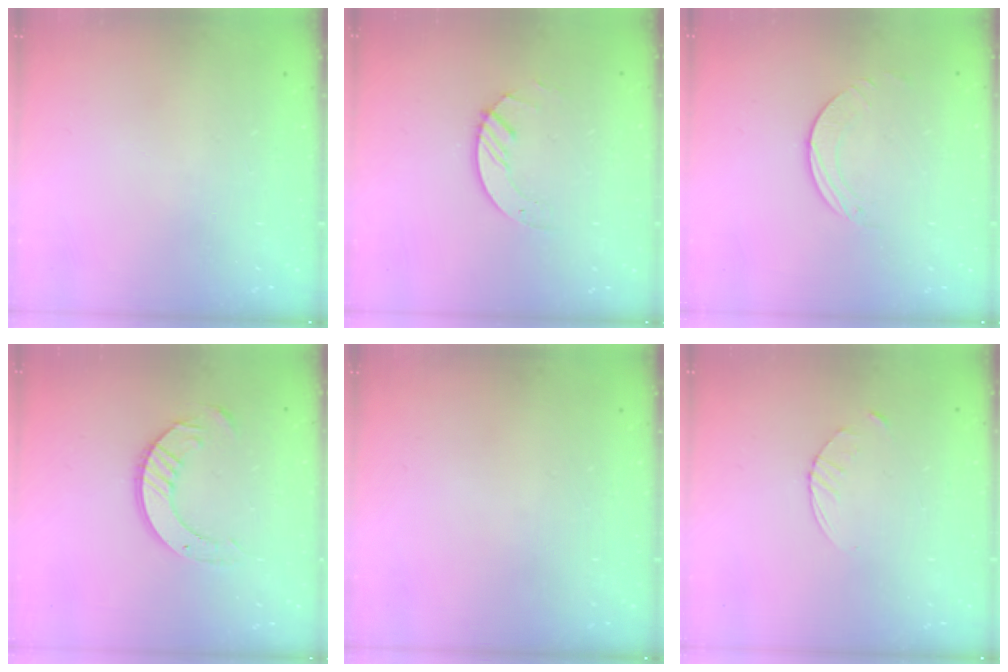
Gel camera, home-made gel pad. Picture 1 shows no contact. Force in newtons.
{"total": 2.8, "press": 2.8, "slide": 0.3}
{"total": 2.0, "press": 2.0, "slide": 0.2}
{"total": 10.1, "press": 10.0, "slide": 1.0}
{"total": 0.0}
{"total": 3.2, "press": 3.2, "slide": 0.5}